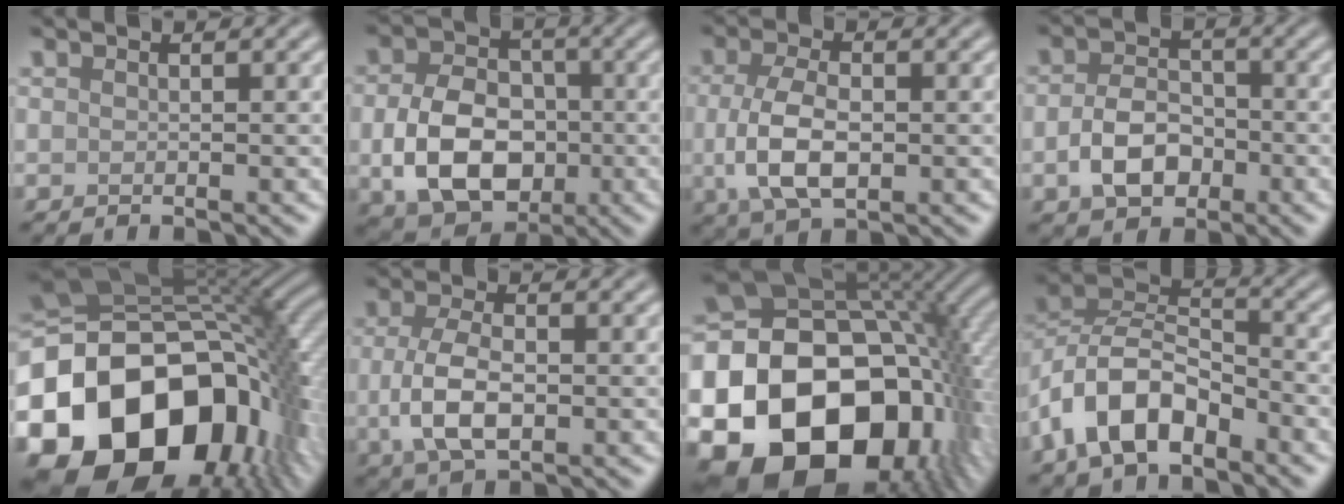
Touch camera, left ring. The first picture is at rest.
{"total": 8.7, "force": [-1.6, 6.2, 5.9], "torque": [-0.117, -0.010, -0.028]}
{"total": 5.6, "force": [-0.6, 3.0, 4.7], "torque": [-0.106, -0.008, -0.011]}
{"total": 4.6, "force": [-1.5, 3.1, 3.0], "torque": [-0.059, 0.000, -0.030]}
{"total": 20.2, "force": [-7.0, 14.0, 12.8], "torque": [-0.268, -0.029, -0.117]}
{"total": 5.1, "force": [-0.7, 2.6, 4.4], "torque": [-0.099, -0.006, -0.014]}
{"total": 22.8, "force": [-5.7, 16.6, 14.6], "torque": [-0.262, -0.021, -0.107]}
{"total": 7.9, "force": [-4.3, 4.1, 5.1], "torque": [-0.093, 0.010, -0.094]}